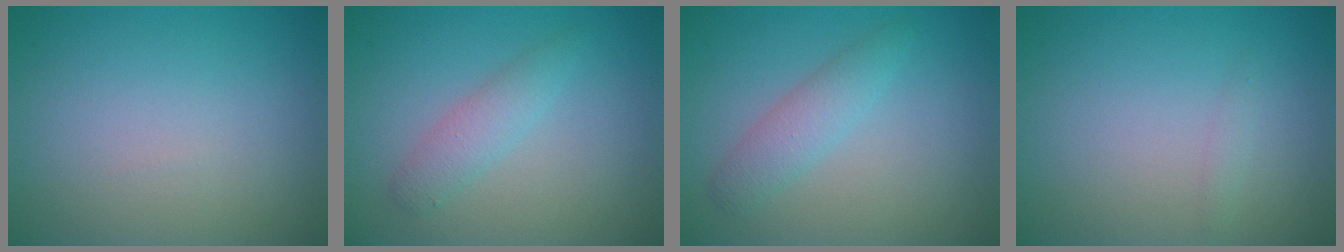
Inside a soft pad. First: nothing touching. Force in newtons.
{"total": 2.2, "press": 2.2, "slide": 0.1}
{"total": 2.4, "press": 2.4, "slide": 0.1}
{"total": 0.6, "press": 0.6, "slide": 0.0}